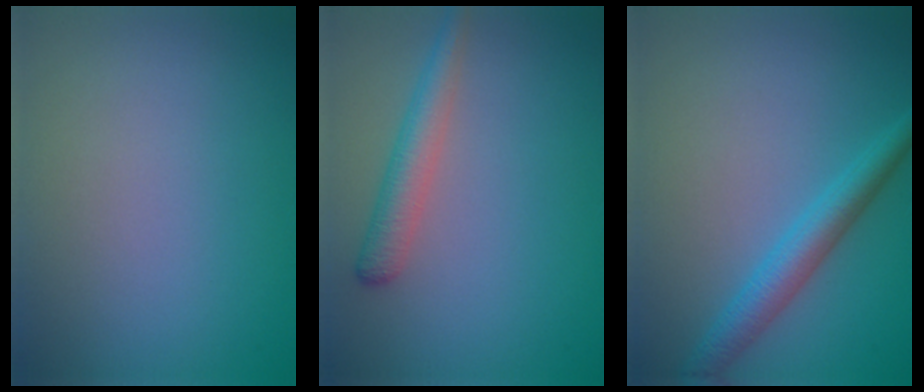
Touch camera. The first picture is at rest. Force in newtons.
{"total": 2.8, "press": 2.8, "slide": 0.2}
{"total": 3.3, "press": 3.3, "slide": 0.1}